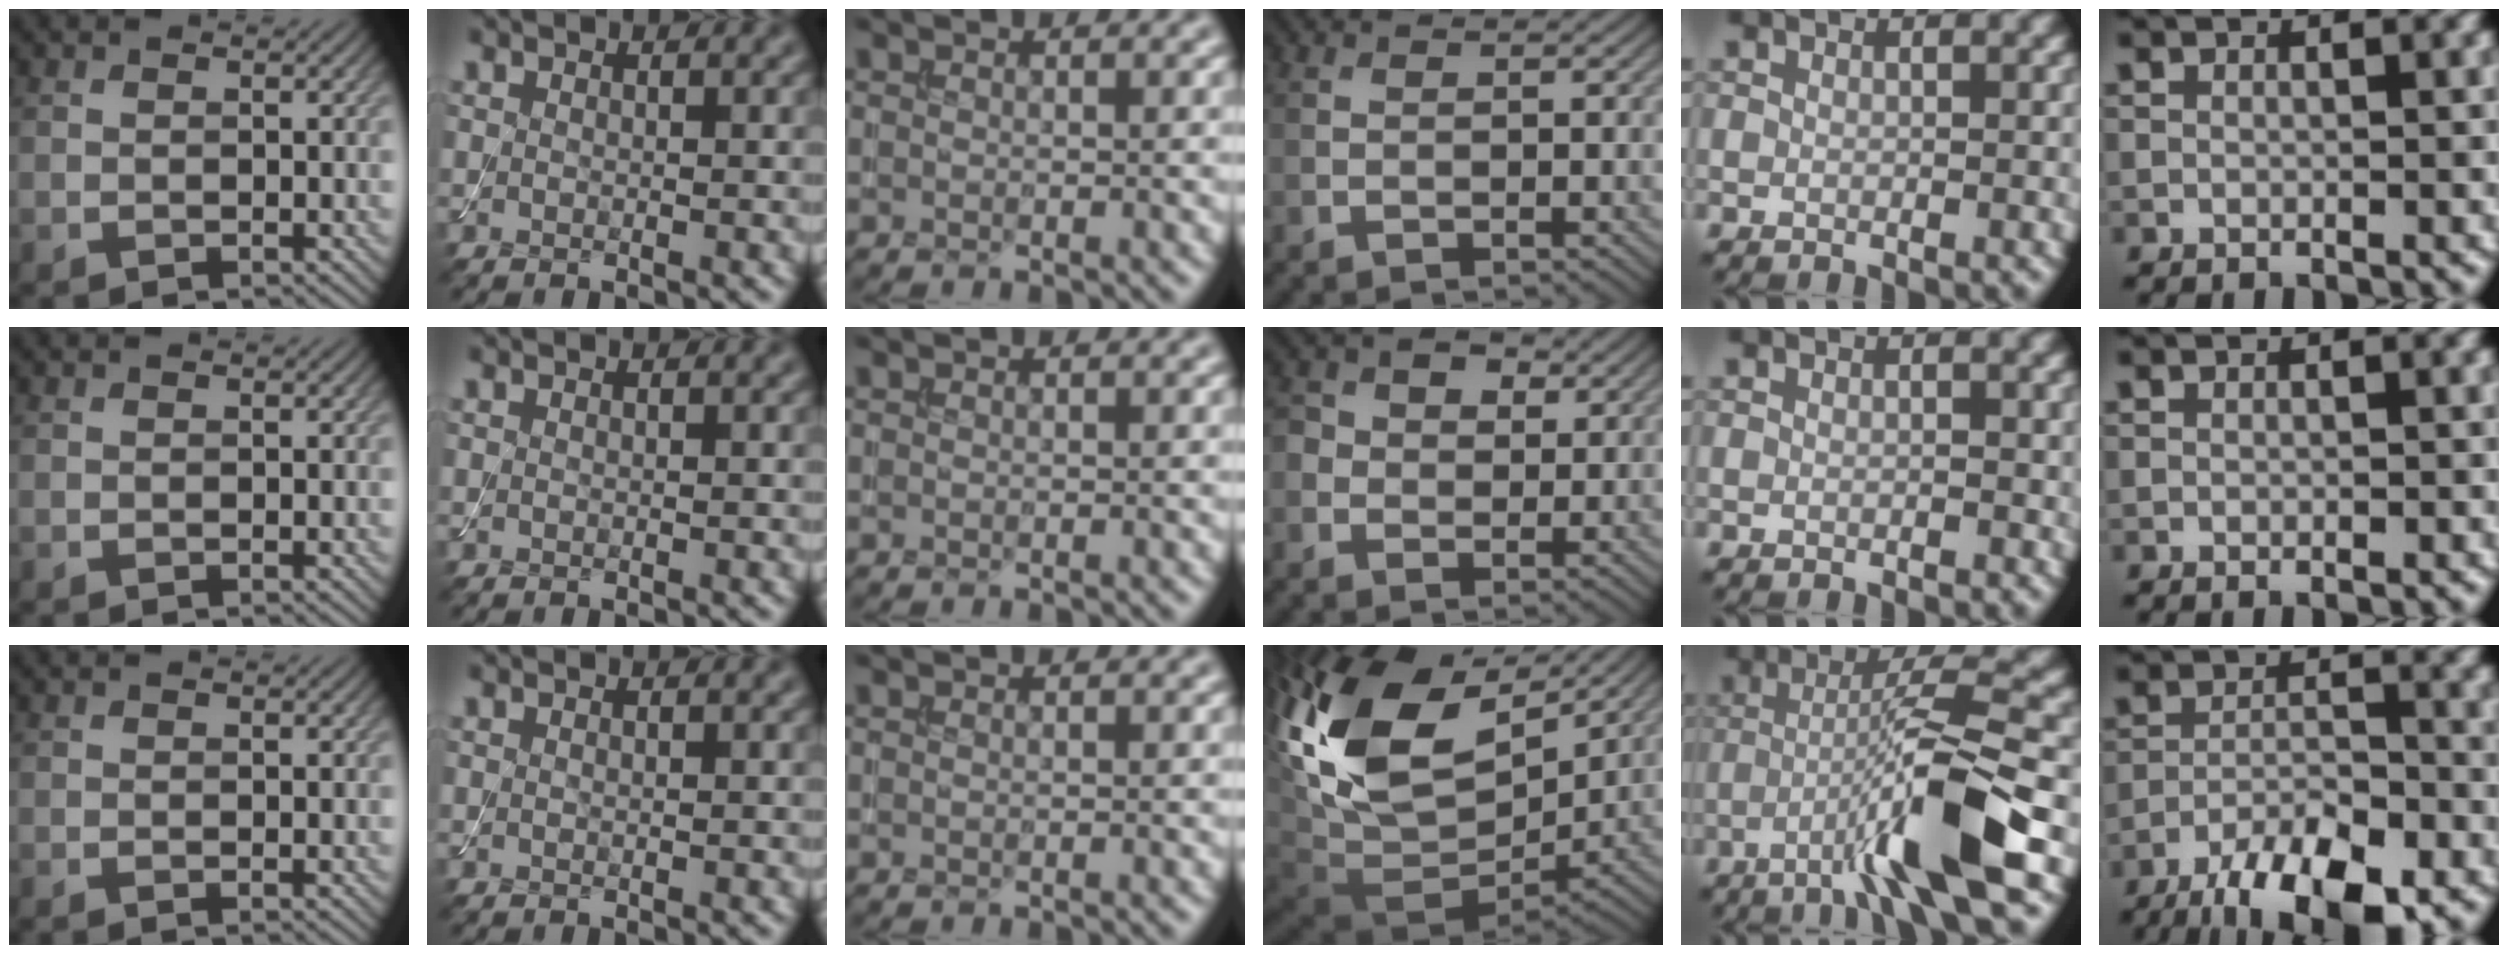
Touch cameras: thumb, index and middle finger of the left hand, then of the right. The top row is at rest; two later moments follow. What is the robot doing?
{"motion": "assemble", "object": "toy tower of hanoi"}